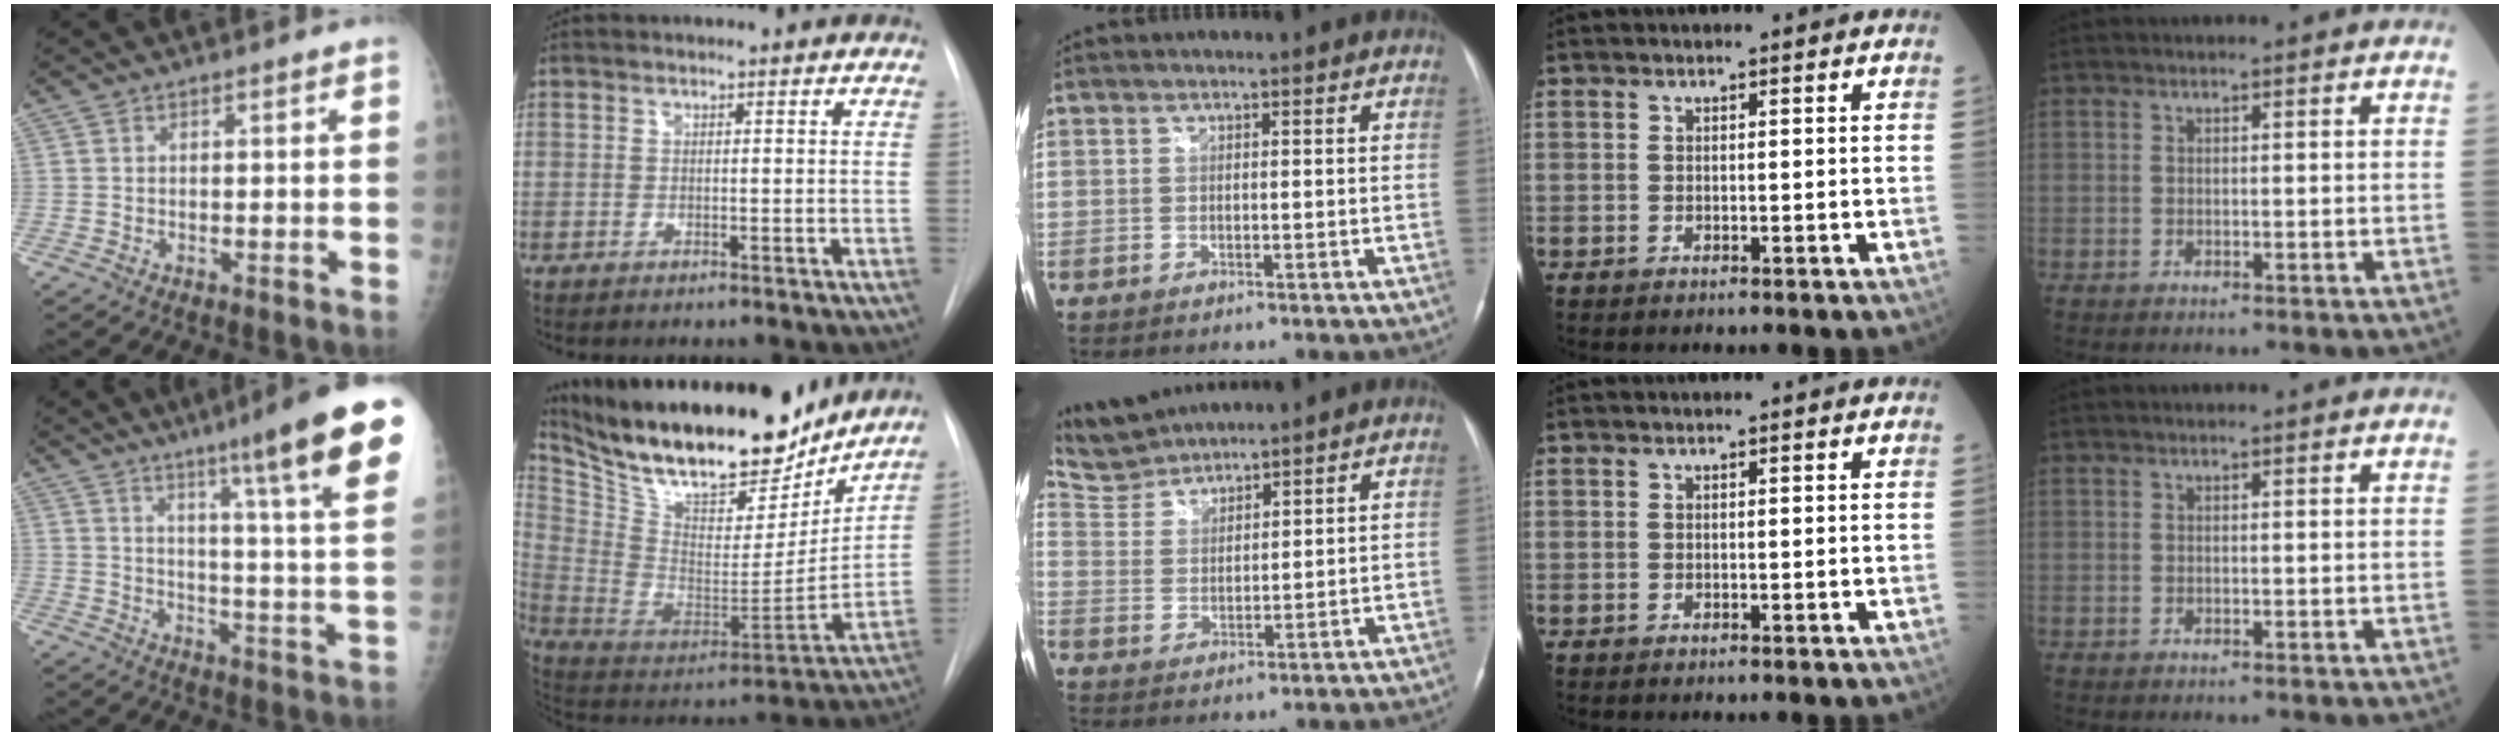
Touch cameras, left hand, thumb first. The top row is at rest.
{"thumb": {"total": 21.3, "force": [13.2, 1.0, 16.8], "torque": [-0.216, -0.057, 0.172]}, "index": {"total": 28.4, "force": [23.1, 8.4, 14.3], "torque": [-0.265, -0.012, 0.364]}, "middle": {"total": 6.9, "force": [6.9, 0.5, 0.0], "torque": [-0.015, 0.015, 0.146]}}